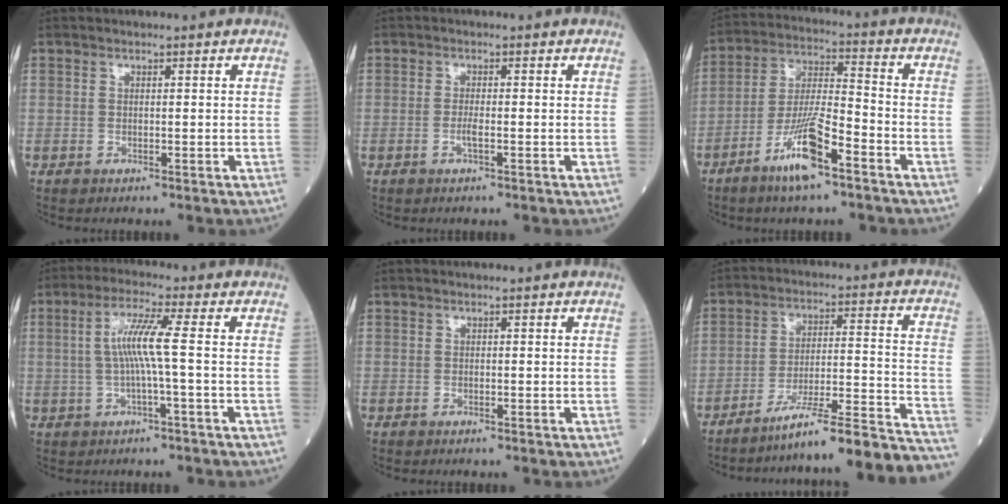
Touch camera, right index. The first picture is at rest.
{"total": 1.5, "force": [-0.6, 0.0, 1.4], "torque": [-0.029, -0.001, -0.013]}
{"total": 10.7, "force": [-6.3, 1.4, 8.5], "torque": [-0.170, -0.008, -0.118]}
{"total": 6.1, "force": [0.0, -0.7, 6.1], "torque": [-0.125, 0.012, 0.001]}
{"total": 0.0}
{"total": 20.7, "force": [-19.0, -1.5, 8.1], "torque": [-0.070, 0.013, -0.274]}